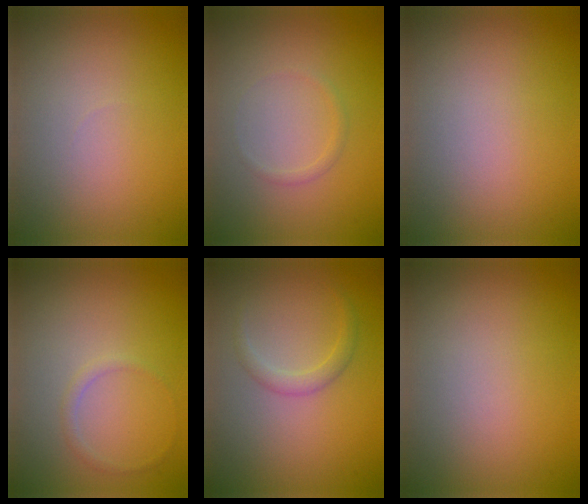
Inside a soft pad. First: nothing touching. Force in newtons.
{"total": 0.7, "press": 0.7, "slide": 0.0}
{"total": 0.0}
{"total": 0.8, "press": 0.8, "slide": 0.1}
{"total": 1.4, "press": 1.4, "slide": 0.0}
{"total": 0.0}